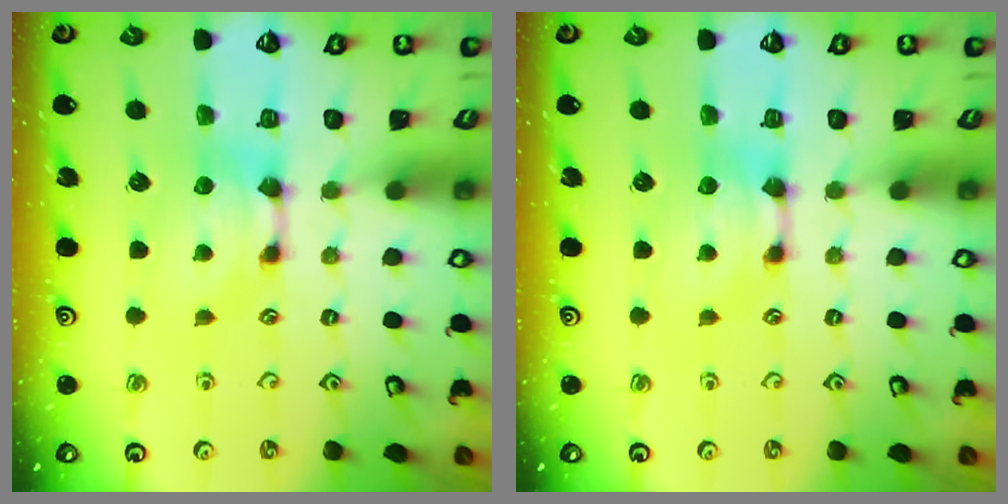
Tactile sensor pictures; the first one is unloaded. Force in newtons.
{"total": 0.0}